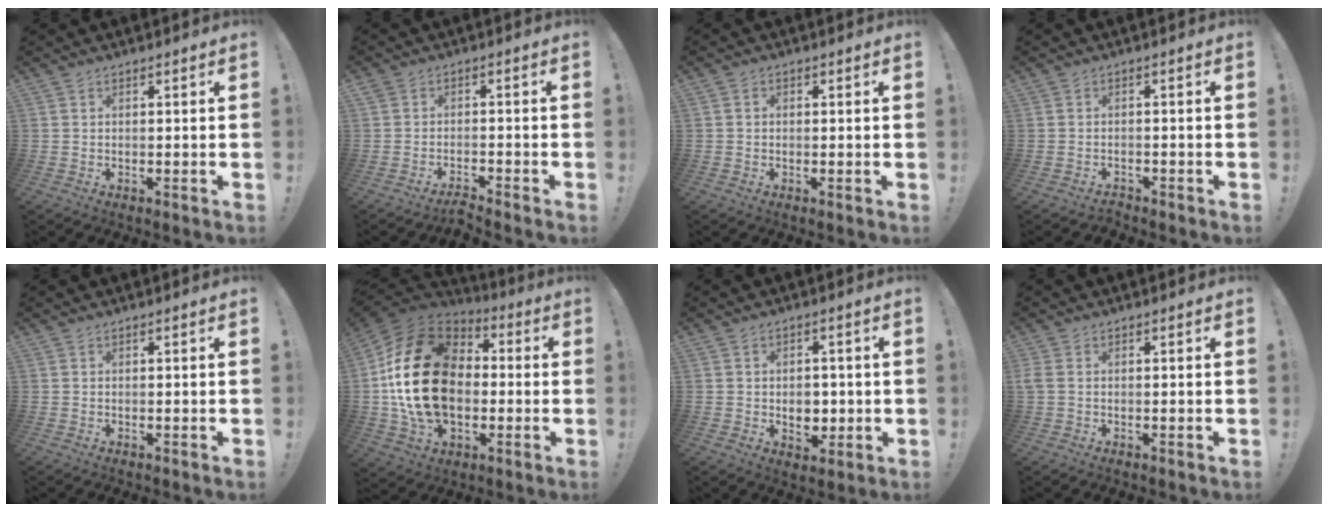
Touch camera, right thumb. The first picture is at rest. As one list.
[{"total": 2.7, "force": [-2.6, 0.2, 0.6], "torque": [-0.006, 0.004, -0.048]}, {"total": 1.2, "force": [-0.4, 1.0, 0.6], "torque": [-0.012, 0.007, -0.008]}, {"total": 1.6, "force": [-1.5, 0.4, 0.2], "torque": [0.000, 0.002, -0.028]}, {"total": 0.0}, {"total": 27.3, "force": [0.4, 18.7, 19.9], "torque": [-0.373, 0.018, 0.016]}, {"total": 5.9, "force": [-0.4, 4.9, 3.3], "torque": [-0.034, 0.003, -0.005]}, {"total": 2.0, "force": [0.1, 1.4, 1.5], "torque": [-0.038, 0.004, 0.002]}]